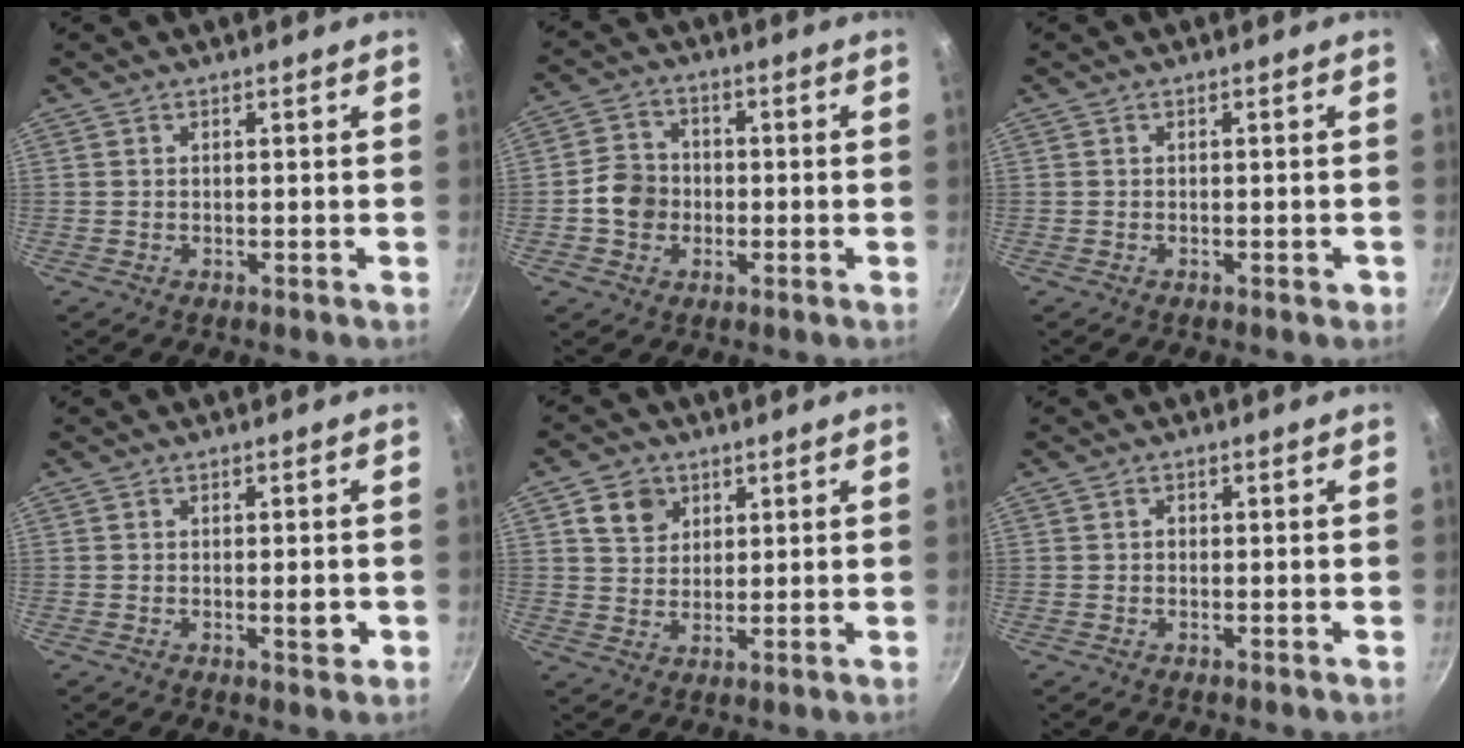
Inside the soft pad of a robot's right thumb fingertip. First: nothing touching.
{"total": 6.6, "force": [-1.3, 5.8, 2.9], "torque": [-0.025, 0.019, -0.033]}
{"total": 0.8, "force": [-0.4, 0.5, 0.4], "torque": [0.005, 0.006, -0.004]}
{"total": 2.6, "force": [-0.5, 0.9, 2.4], "torque": [-0.024, 0.004, -0.005]}
{"total": 5.9, "force": [2.6, 4.9, 2.2], "torque": [-0.010, -0.001, 0.048]}
{"total": 0.6, "force": [0.0, 0.5, 0.3], "torque": [-0.003, 0.004, -0.001]}